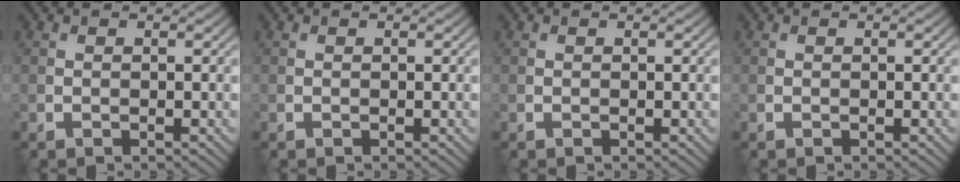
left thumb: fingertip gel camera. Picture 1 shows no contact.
{"total": 0.0}
{"total": 0.0}
{"total": 0.0}